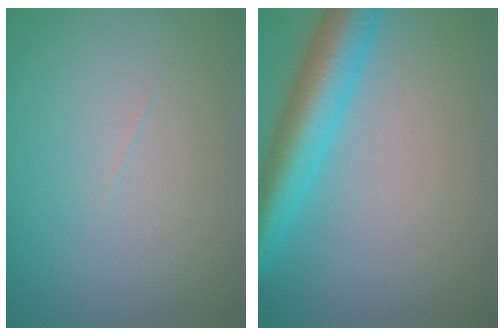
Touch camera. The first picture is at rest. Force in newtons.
{"total": 6.6, "press": 6.5, "slide": 0.3}